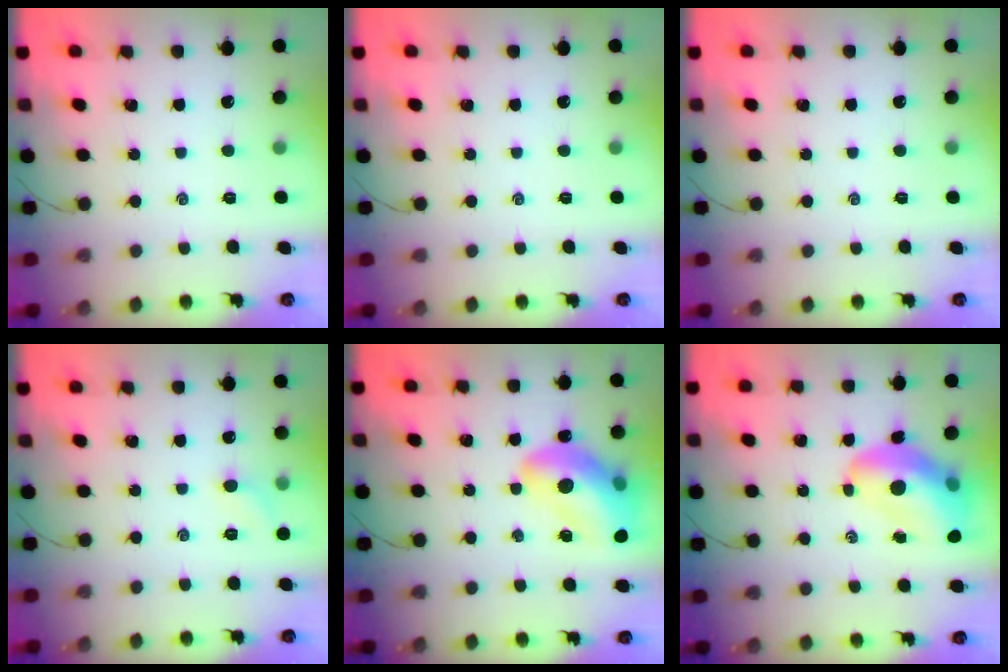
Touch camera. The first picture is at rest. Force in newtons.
{"total": 0.0}
{"total": 0.0}
{"total": 4.6, "press": 4.4, "slide": 1.4}
{"total": 18.7, "press": 18.3, "slide": 4.0}
{"total": 14.6, "press": 14.0, "slide": 4.0}